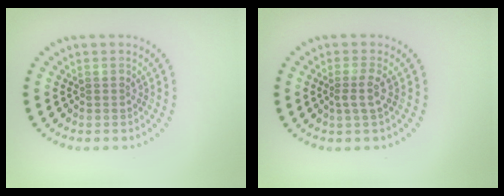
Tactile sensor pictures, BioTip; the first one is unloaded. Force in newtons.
{"total": 1.7, "press": 1.1, "slide": 1.3}